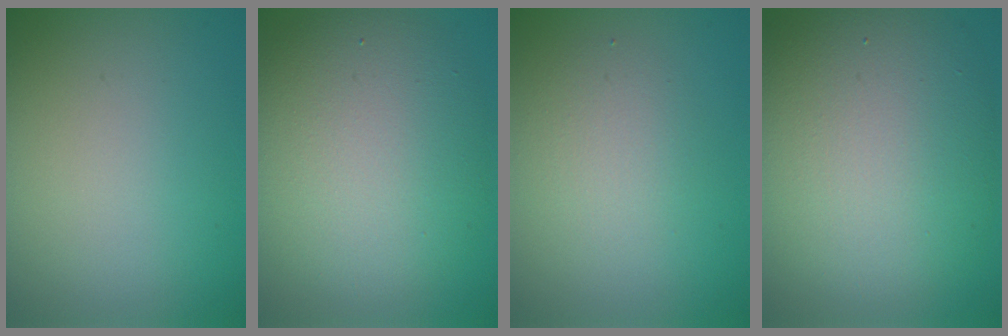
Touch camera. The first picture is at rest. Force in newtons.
{"total": 8.8, "press": 8.8, "slide": 0.8}
{"total": 2.4, "press": 2.4, "slide": 0.2}
{"total": 10.9, "press": 10.9, "slide": 0.6}